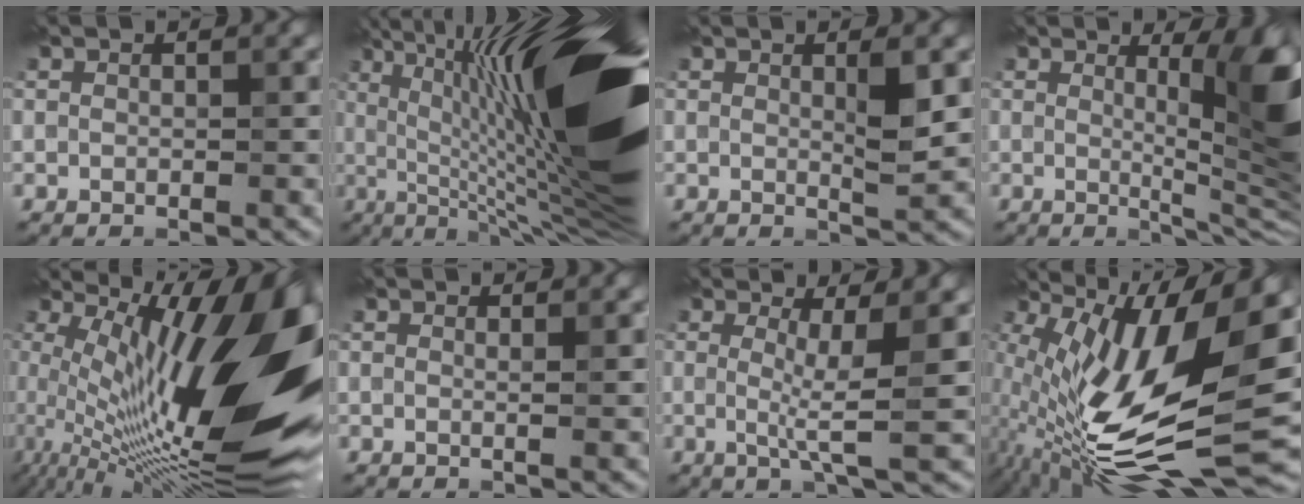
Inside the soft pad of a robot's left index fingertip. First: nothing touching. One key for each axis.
{"total": 21.7, "fx": 1.8, "fy": 4.6, "fz": 21.1, "tx": -0.282, "ty": 0.055, "tz": 0.029}
{"total": 2.6, "fx": 0.6, "fy": 0.3, "fz": 2.5, "tx": -0.039, "ty": -0.005, "tz": 0.008}
{"total": 10.6, "fx": 1.6, "fy": 2.5, "fz": 10.2, "tx": -0.111, "ty": -0.005, "tz": 0.024}
{"total": 18.1, "fx": 1.8, "fy": 6.0, "fz": 17.0, "tx": -0.253, "ty": 0.012, "tz": 0.031}
{"total": 0.8, "fx": 0.3, "fy": 0.2, "fz": 0.7, "tx": -0.005, "ty": -0.003, "tz": 0.000}
{"total": 4.6, "fx": 0.3, "fy": 0.6, "fz": 4.5, "tx": -0.079, "ty": -0.009, "tz": 0.004}
{"total": 16.7, "fx": -1.0, "fy": 6.0, "fz": 15.5, "tx": -0.288, "ty": -0.005, "tz": -0.019}